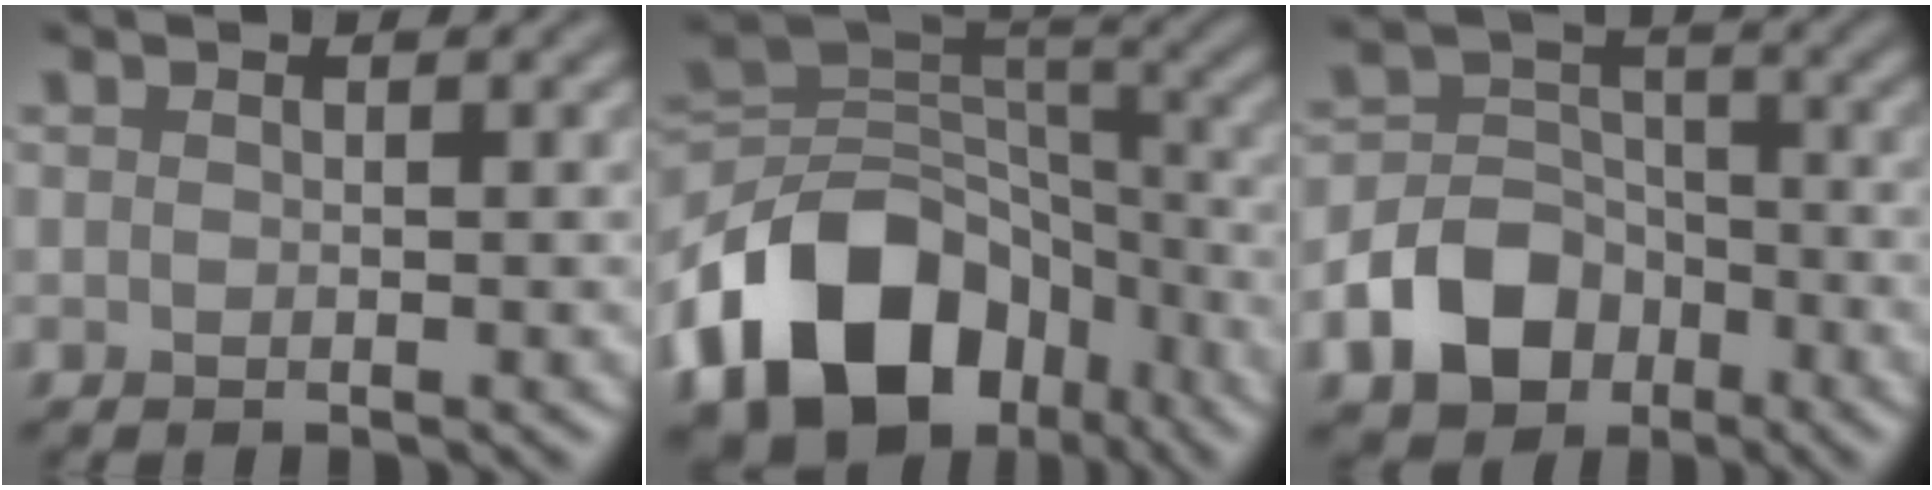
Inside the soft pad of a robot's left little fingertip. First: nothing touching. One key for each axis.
{"total": 13.9, "fx": -7.4, "fy": 9.3, "fz": 7.2, "tx": -0.134, "ty": 0.003, "tz": -0.135}
{"total": 7.0, "fx": -3.6, "fy": 5.2, "fz": 3.1, "tx": -0.044, "ty": 0.004, "tz": -0.079}